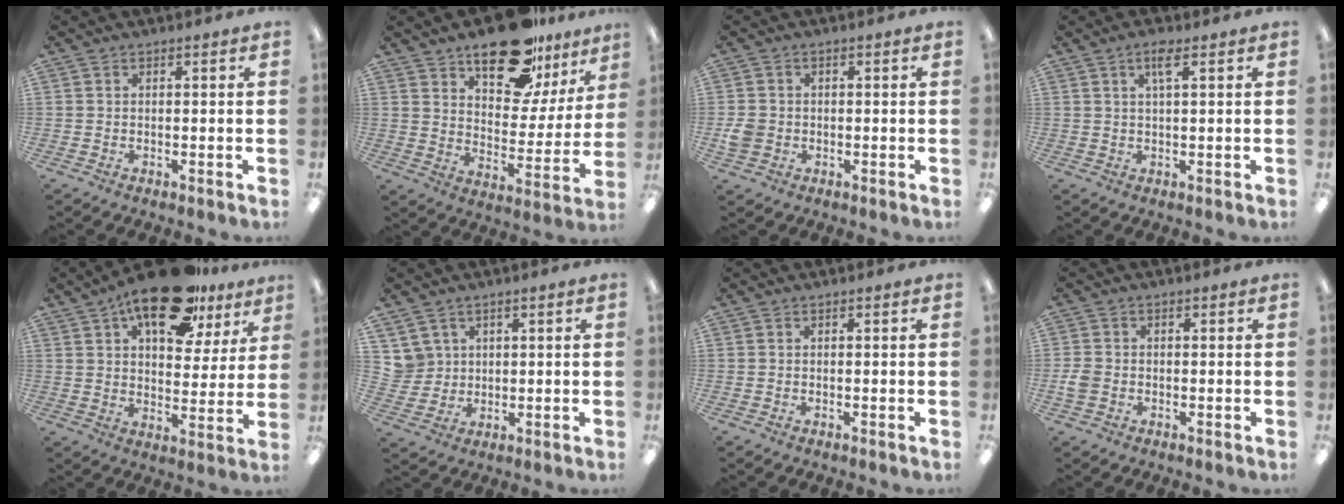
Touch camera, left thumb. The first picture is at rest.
{"total": 20.2, "force": [14.5, 9.2, 10.6], "torque": [-0.156, -0.087, 0.246]}
{"total": 3.6, "force": [-0.8, 3.2, 1.5], "torque": [-0.015, 0.004, -0.014]}
{"total": 3.7, "force": [1.8, 0.7, 3.1], "torque": [-0.060, 0.004, 0.027]}
{"total": 19.6, "force": [13.1, 8.6, 11.9], "torque": [-0.184, -0.061, 0.218]}
{"total": 5.2, "force": [2.7, 4.4, -0.1], "torque": [-0.012, -0.004, 0.053]}
{"total": 0.0}
{"total": 2.8, "force": [-0.8, 2.2, 1.6], "torque": [-0.032, 0.003, -0.015]}